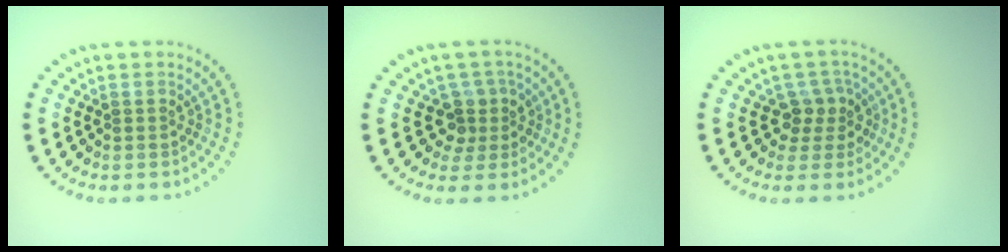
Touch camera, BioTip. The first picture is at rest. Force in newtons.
{"total": 2.7, "press": 2.0, "slide": 1.8}
{"total": 2.5, "press": 1.9, "slide": 1.7}